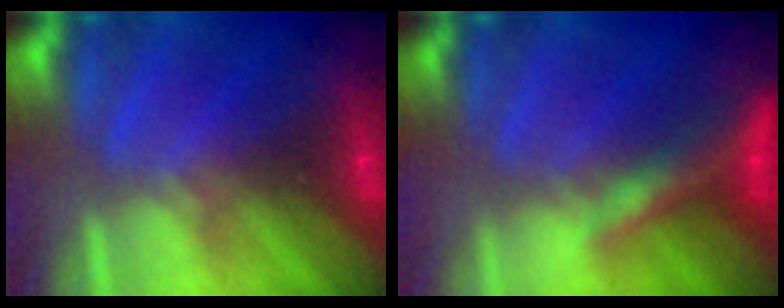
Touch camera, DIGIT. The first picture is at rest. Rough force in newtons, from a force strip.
{"total": 9.1}